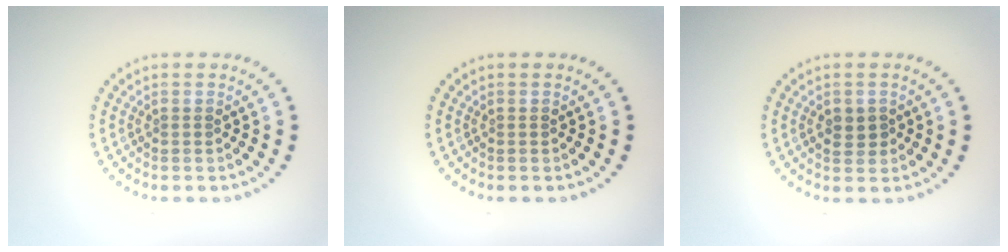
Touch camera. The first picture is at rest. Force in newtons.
{"total": 0.0}
{"total": 1.9, "press": 1.9, "slide": 0.3}